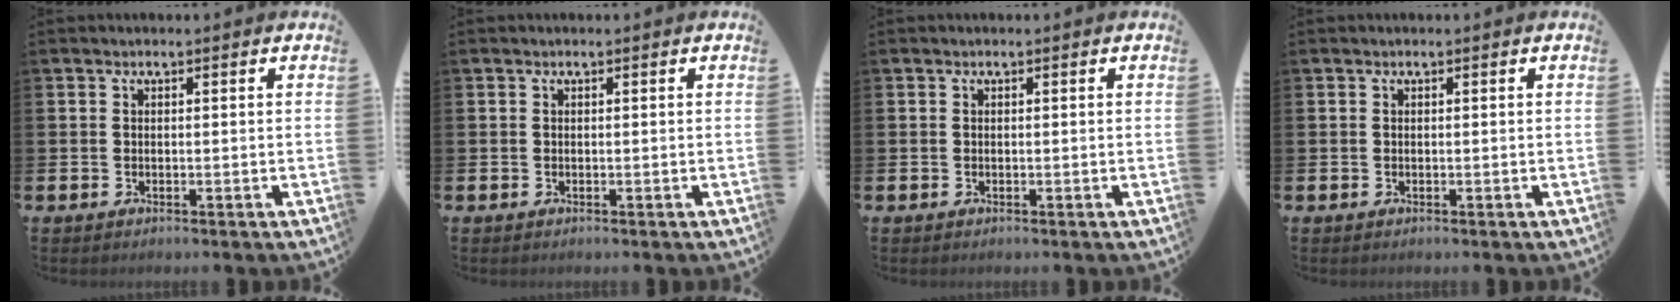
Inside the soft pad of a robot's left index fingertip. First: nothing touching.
{"total": 0.0}
{"total": 0.0}
{"total": 0.0}